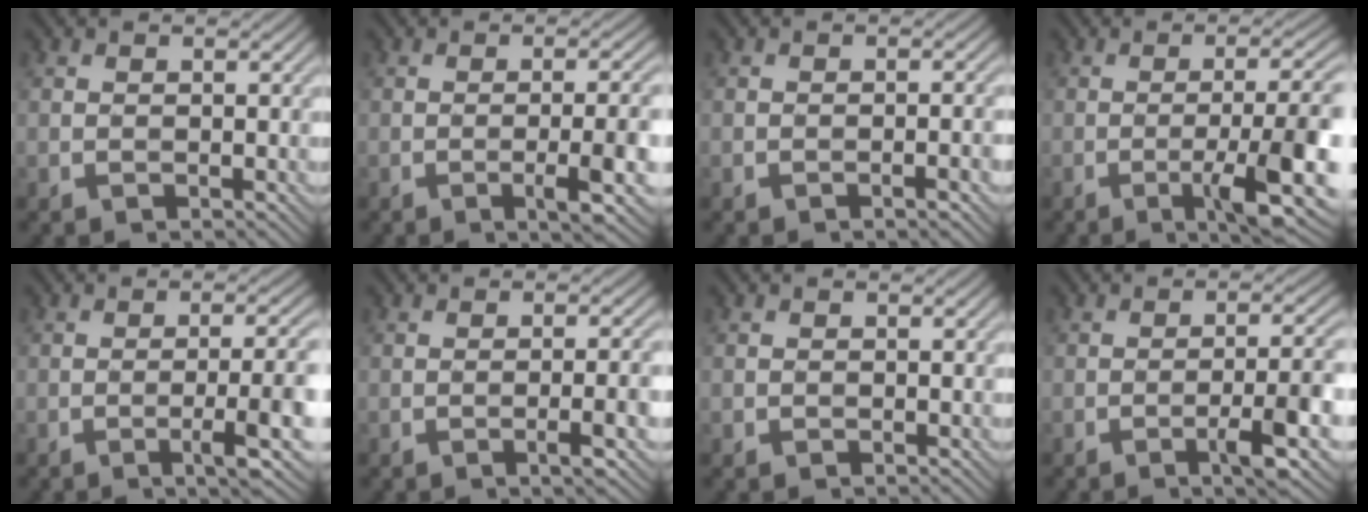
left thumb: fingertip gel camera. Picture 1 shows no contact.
{"total": 6.6, "force": [-2.3, 0.9, 6.1], "torque": [-0.093, 0.006, -0.028]}
{"total": 1.7, "force": [-1.0, 0.0, 1.3], "torque": [-0.021, 0.006, -0.014]}
{"total": 11.5, "force": [-4.2, 1.8, 10.5], "torque": [-0.151, 0.006, -0.062]}
{"total": 7.7, "force": [-2.6, 1.0, 7.1], "torque": [-0.106, 0.008, -0.034]}
{"total": 4.4, "force": [-1.5, 0.4, 4.1], "torque": [-0.064, 0.008, -0.024]}
{"total": 0.0}
{"total": 6.9, "force": [-3.3, 0.6, 6.0], "torque": [-0.094, 0.012, -0.050]}